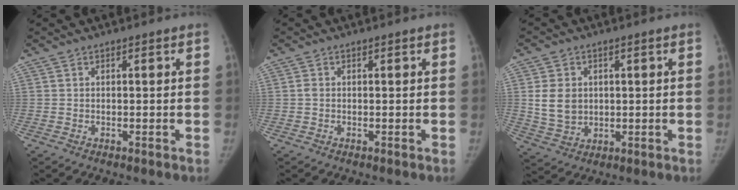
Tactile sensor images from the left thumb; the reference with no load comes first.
{"total": 0.8, "force": [0.1, 0.6, 0.5], "torque": [-0.007, 0.001, 0.000]}
{"total": 7.4, "force": [1.2, 6.0, 4.2], "torque": [-0.060, -0.007, 0.034]}